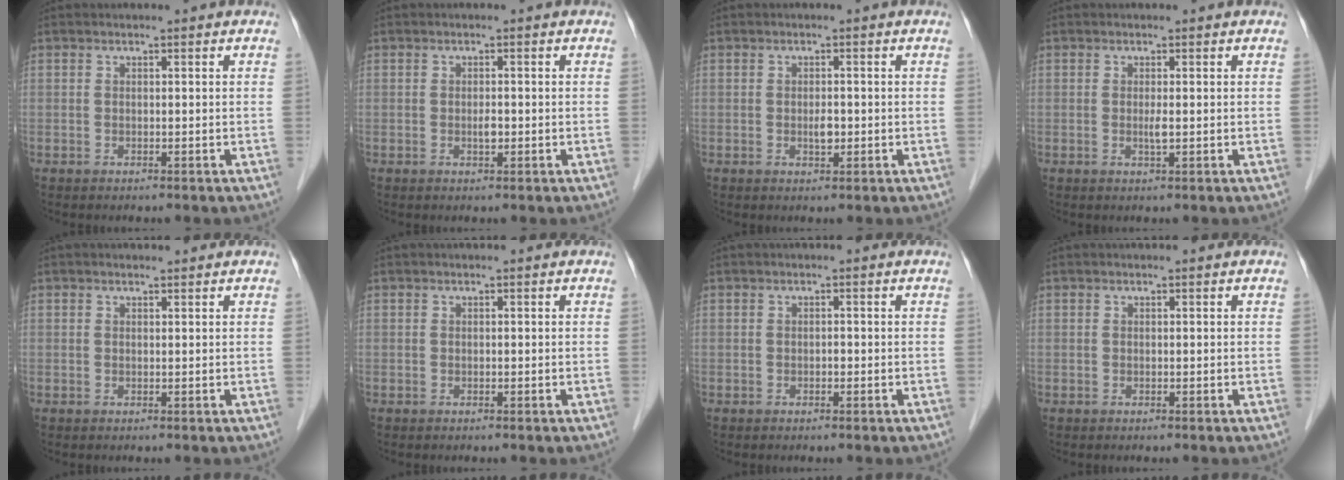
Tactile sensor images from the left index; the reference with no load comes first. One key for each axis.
{"total": 1.3, "fx": -0.9, "fy": 0.3, "fz": 0.9, "tx": -0.019, "ty": -0.006, "tz": -0.013}
{"total": 1.7, "fx": -0.9, "fy": 0.7, "fz": 1.3, "tx": -0.025, "ty": -0.006, "tz": -0.012}
{"total": 1.3, "fx": -0.7, "fy": -0.1, "fz": 1.0, "tx": -0.023, "ty": -0.009, "tz": -0.009}
{"total": 0.0}
{"total": 0.7, "fx": -0.7, "fy": -0.1, "fz": 0.0, "tx": -0.001, "ty": -0.006, "tz": -0.009}
{"total": 0.9, "fx": -0.8, "fy": 0.1, "fz": 0.2, "tx": -0.003, "ty": -0.004, "tz": -0.014}
{"total": 0.0}